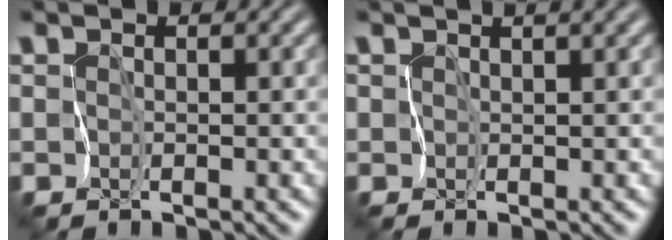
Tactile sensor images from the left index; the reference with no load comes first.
{"total": 2.9, "force": [1.9, 0.6, 2.1], "torque": [-0.027, 0.015, 0.027]}